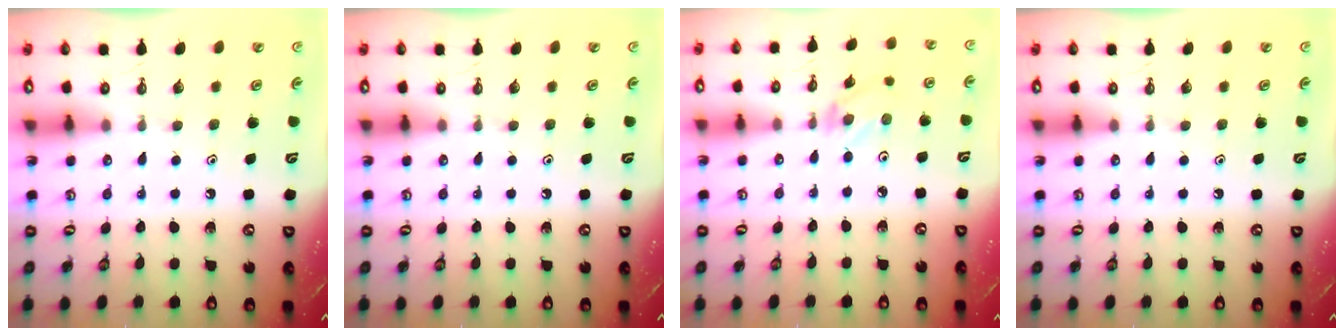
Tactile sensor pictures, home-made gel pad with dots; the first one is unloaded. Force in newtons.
{"total": 0.0}
{"total": 2.0, "press": 1.9, "slide": 0.3}
{"total": 0.0}